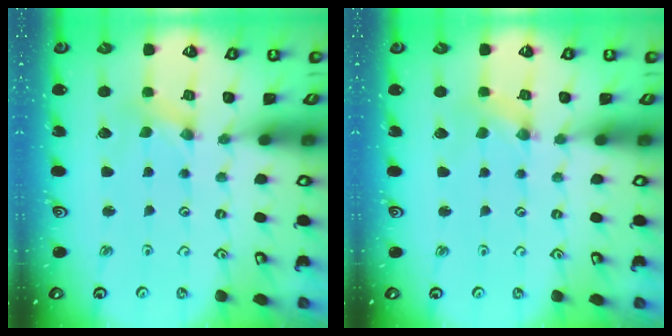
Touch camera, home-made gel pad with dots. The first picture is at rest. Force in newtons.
{"total": 1.5, "press": 1.4, "slide": 0.2}